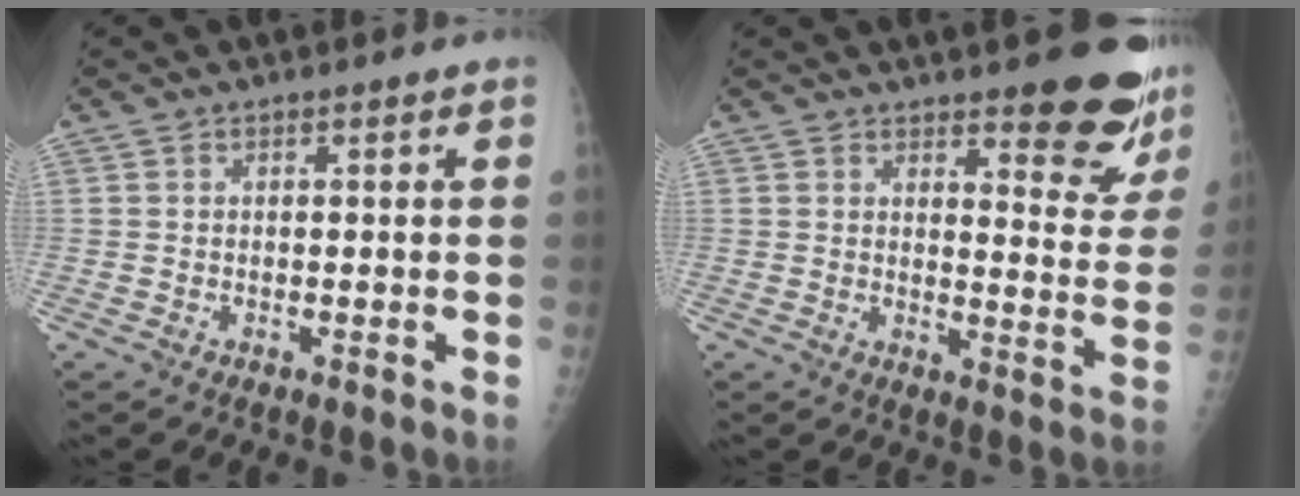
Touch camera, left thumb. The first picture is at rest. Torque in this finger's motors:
{"motor_torque": [1.56, 0.67, 0.69, -0.79, 0.22]}